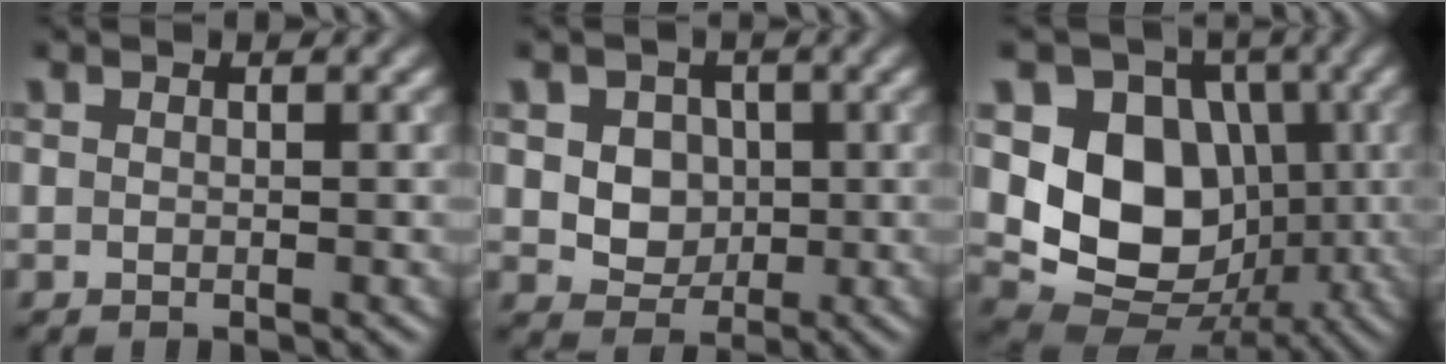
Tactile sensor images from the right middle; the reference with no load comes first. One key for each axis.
{"total": 4.8, "fx": 1.0, "fy": 4.1, "fz": 2.5, "tx": -0.036, "ty": 0.008, "tz": 0.015}
{"total": 9.7, "fx": 0.5, "fy": 7.8, "fz": 5.7, "tx": -0.103, "ty": -0.019, "tz": 0.006}